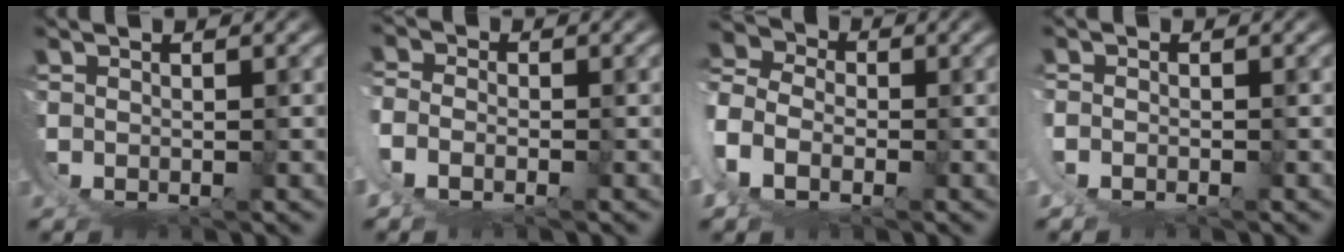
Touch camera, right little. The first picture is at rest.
{"total": 4.4, "force": [0.9, 3.6, 2.3], "torque": [-0.067, -0.009, 0.013]}
{"total": 9.7, "force": [3.6, 7.8, 4.7], "torque": [-0.121, 0.003, 0.040]}
{"total": 1.9, "force": [0.2, 1.6, 1.0], "torque": [-0.028, -0.004, 0.004]}